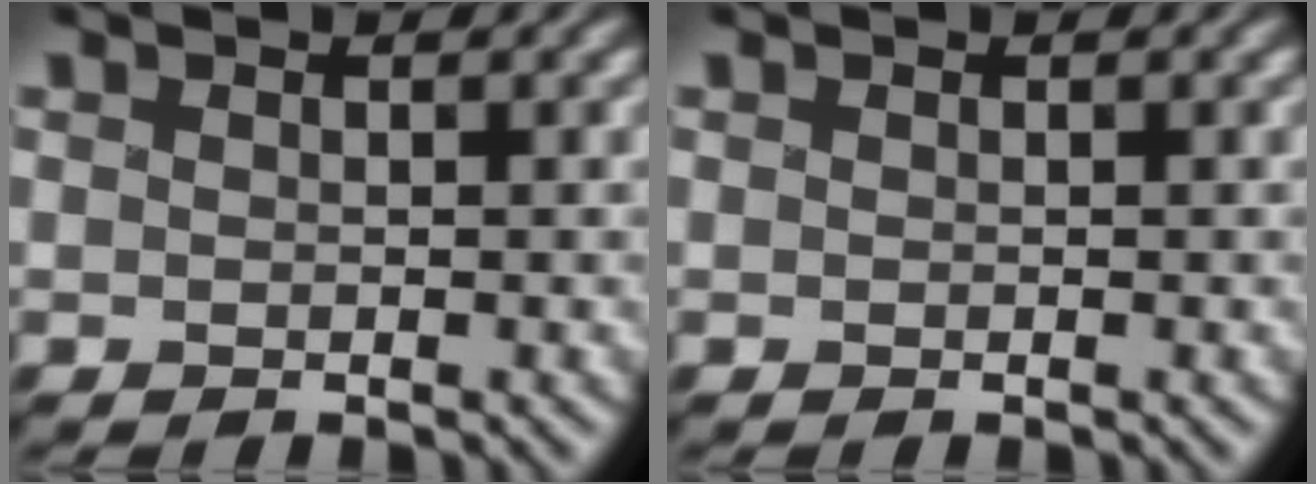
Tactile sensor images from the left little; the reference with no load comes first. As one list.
[{"total": 0.0}]